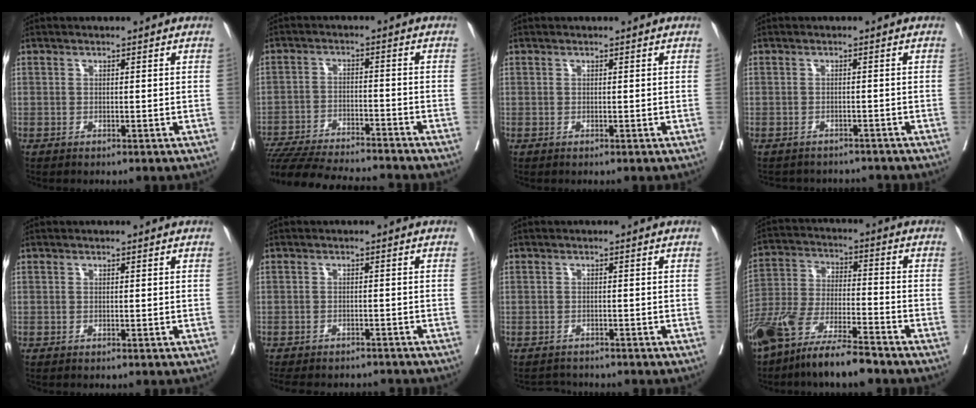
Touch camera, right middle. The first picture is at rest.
{"total": 19.2, "force": [-17.6, 2.0, 7.5], "torque": [-0.150, -0.033, -0.264]}
{"total": 0.0}
{"total": 6.5, "force": [-6.2, 1.9, 0.5], "torque": [-0.004, 0.008, -0.072]}
{"total": 0.0}
{"total": 10.9, "force": [-9.9, 3.3, 3.2], "torque": [-0.060, 0.000, -0.123]}
{"total": 2.1, "force": [-2.0, 0.4, -0.6], "torque": [0.013, -0.008, -0.032]}
{"total": 12.9, "force": [-10.0, 1.8, 8.0], "torque": [-0.159, -0.020, -0.189]}